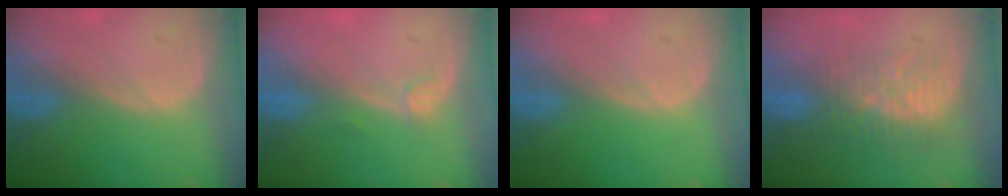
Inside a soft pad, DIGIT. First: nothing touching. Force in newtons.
{"total": 1.1, "press": 1.1, "slide": 0.2}
{"total": 0.0}
{"total": 7.7, "press": 7.2, "slide": 2.6}